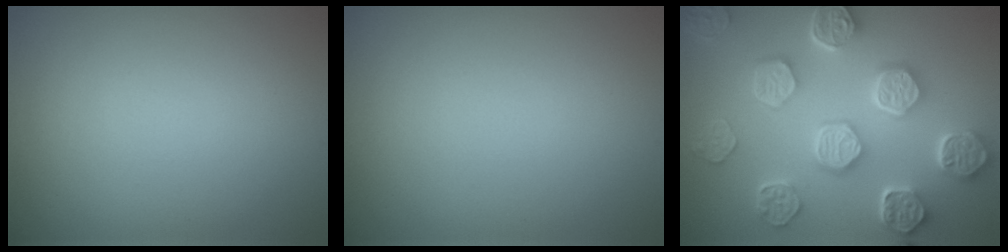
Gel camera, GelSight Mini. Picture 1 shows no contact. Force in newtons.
{"total": 0.0}
{"total": 8.2, "press": 6.4, "slide": 5.1}